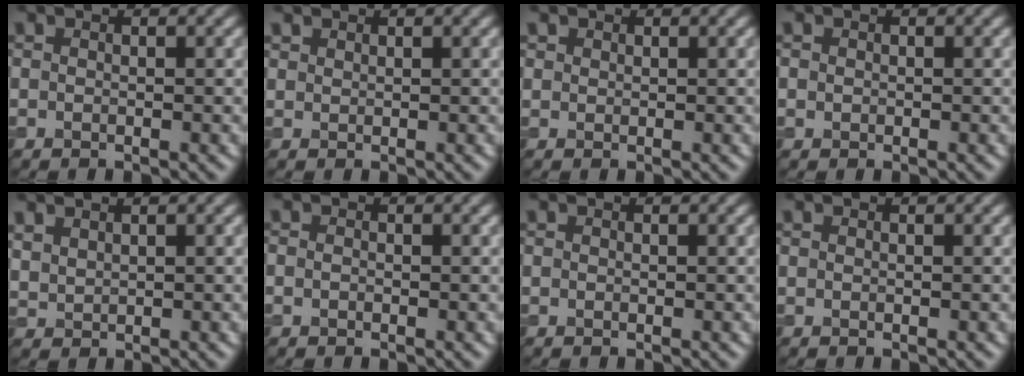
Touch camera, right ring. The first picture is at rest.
{"total": 0.9, "force": [0.8, 0.4, 0.0], "torque": [-0.001, 0.001, 0.019]}
{"total": 0.9, "force": [0.6, 0.7, 0.1], "torque": [0.001, -0.002, 0.010]}
{"total": 0.6, "force": [0.0, 0.5, 0.1], "torque": [0.002, -0.001, 0.001]}
{"total": 1.6, "force": [1.3, 0.6, 0.5], "torque": [-0.015, 0.004, 0.035]}
{"total": 0.6, "force": [-0.2, 0.4, 0.3], "torque": [-0.006, 0.000, -0.004]}
{"total": 0.0}
{"total": 0.0}